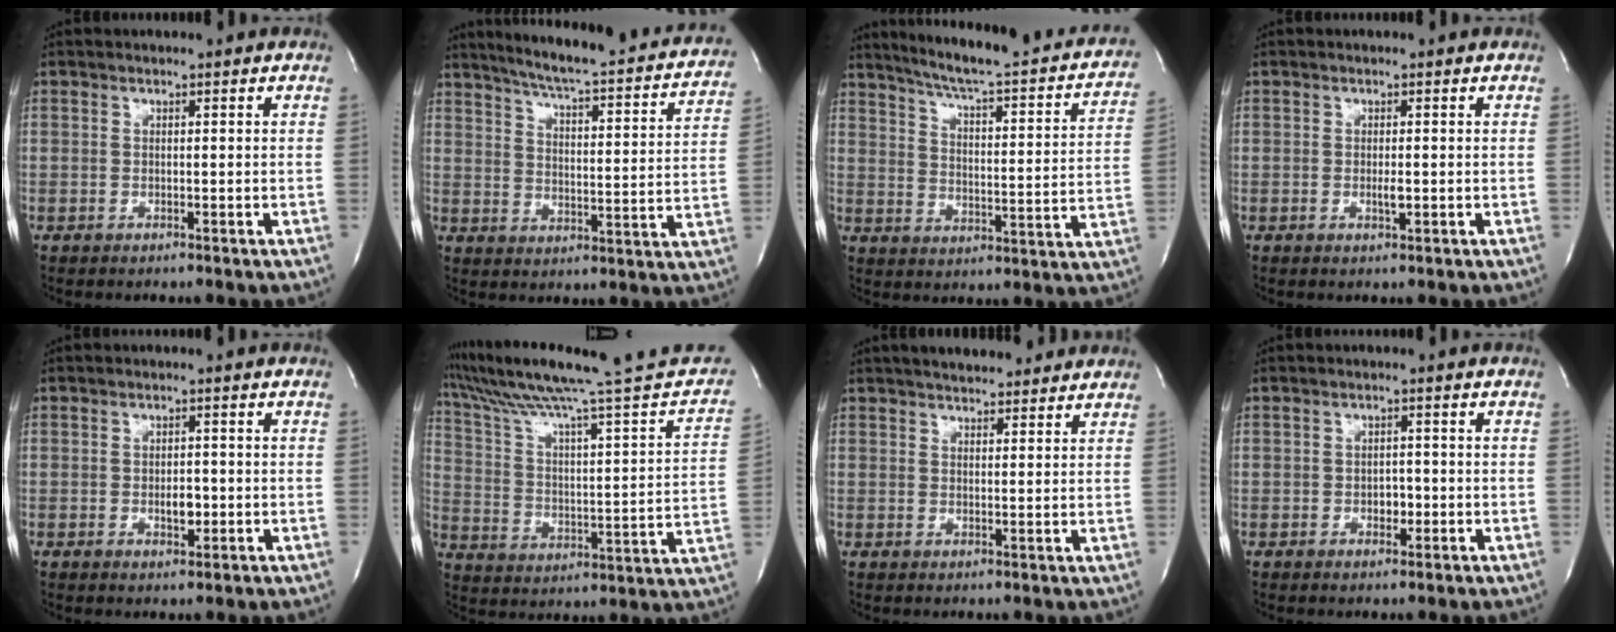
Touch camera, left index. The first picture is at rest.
{"total": 25.5, "force": [22.8, 2.8, 11.1], "torque": [-0.164, -0.054, 0.278]}
{"total": 24.4, "force": [20.8, 3.2, 12.3], "torque": [-0.176, -0.035, 0.256]}
{"total": 1.2, "force": [-0.4, 0.2, 1.1], "torque": [-0.020, -0.007, -0.006]}
{"total": 2.5, "force": [-0.7, 1.3, 2.0], "torque": [-0.033, -0.004, -0.007]}
{"total": 25.1, "force": [21.6, -0.1, 12.8], "torque": [-0.197, -0.029, 0.302]}
{"total": 10.3, "force": [9.0, 2.7, 4.2], "torque": [-0.051, 0.016, 0.113]}
{"total": 2.0, "force": [-0.8, 1.3, 1.3], "torque": [-0.017, 0.000, -0.010]}